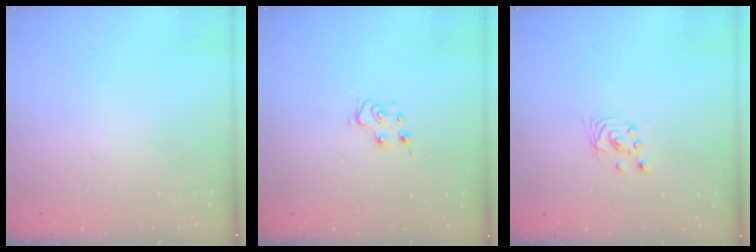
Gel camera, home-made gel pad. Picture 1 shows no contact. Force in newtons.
{"total": 6.2, "press": 6.1, "slide": 0.8}
{"total": 2.5, "press": 2.5, "slide": 0.1}